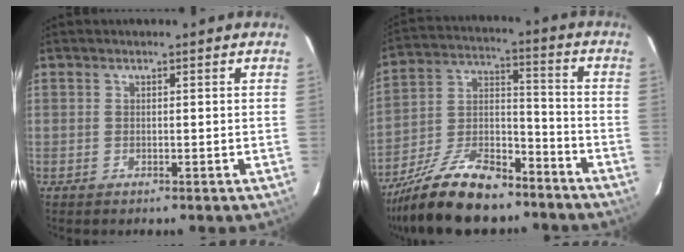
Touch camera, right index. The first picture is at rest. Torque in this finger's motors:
{"motor_torque": [1.00, -1.14, 0.21, -0.01]}